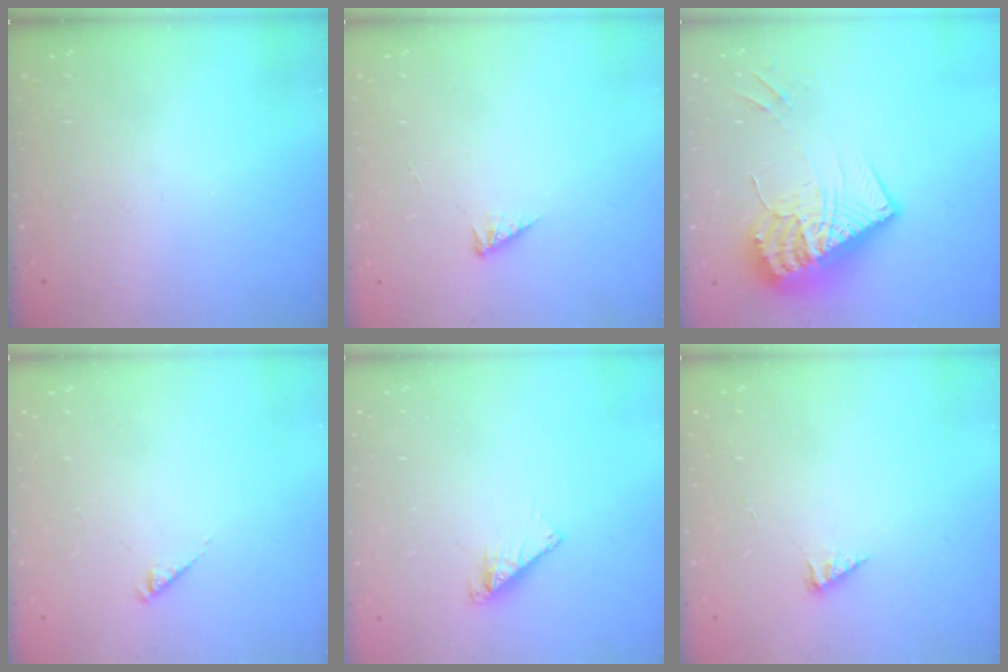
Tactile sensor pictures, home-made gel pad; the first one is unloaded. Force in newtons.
{"total": 3.8, "press": 3.7, "slide": 0.5}
{"total": 16.8, "press": 16.7, "slide": 1.6}
{"total": 2.4, "press": 2.4, "slide": 0.4}
{"total": 3.4, "press": 3.4, "slide": 0.3}
{"total": 2.2, "press": 2.2, "slide": 0.2}